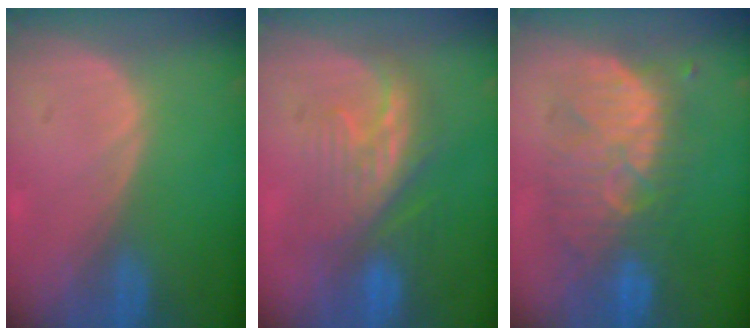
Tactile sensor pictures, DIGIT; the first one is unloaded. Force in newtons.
{"total": 8.0, "press": 7.9, "slide": 1.5}
{"total": 9.3, "press": 9.3, "slide": 1.3}